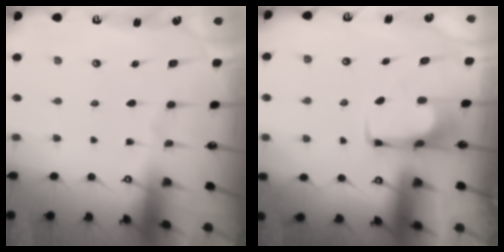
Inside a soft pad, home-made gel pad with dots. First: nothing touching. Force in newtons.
{"total": 1.7, "press": 1.6, "slide": 0.5}